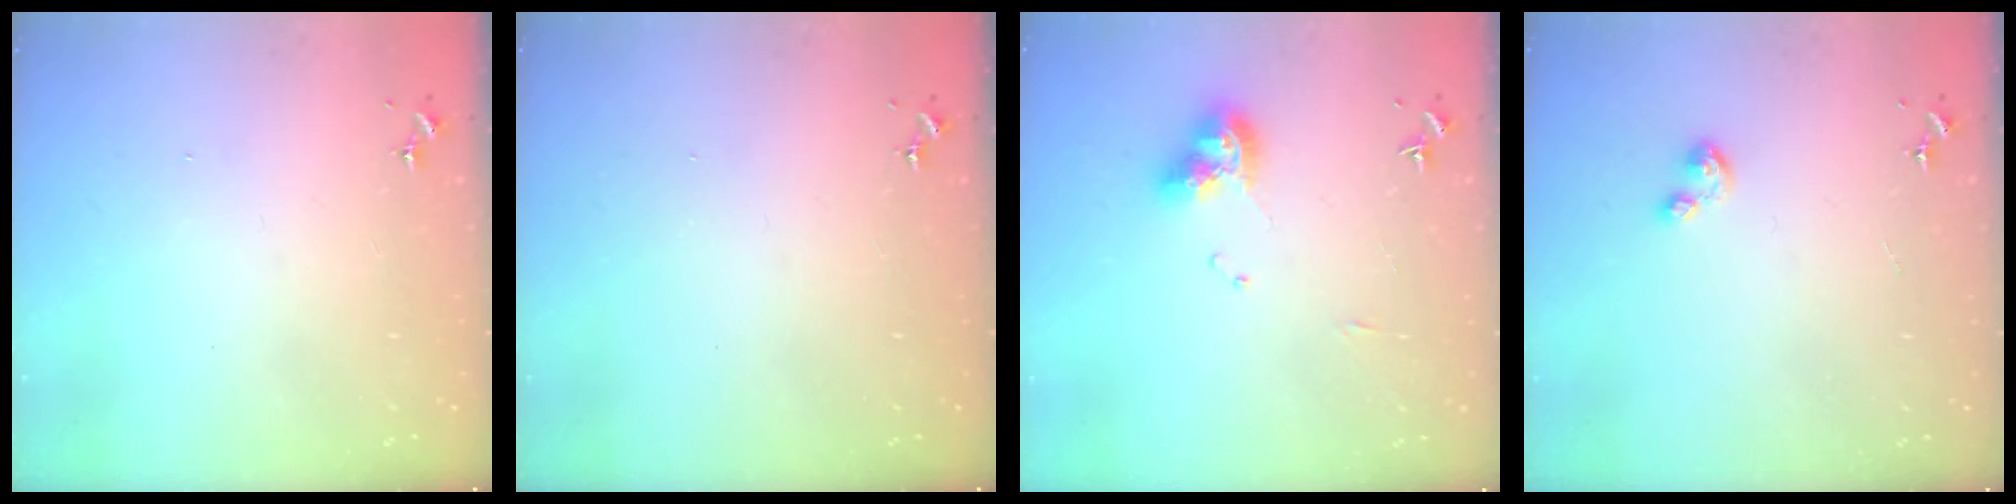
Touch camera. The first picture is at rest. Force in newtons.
{"total": 0.0}
{"total": 11.5, "press": 11.4, "slide": 1.3}
{"total": 3.9, "press": 3.9, "slide": 0.2}